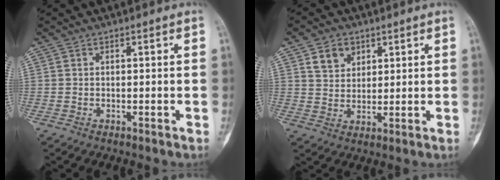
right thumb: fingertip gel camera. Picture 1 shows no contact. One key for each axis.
{"total": 5.7, "fx": 2.9, "fy": 4.3, "fz": 2.3, "tx": -0.018, "ty": -0.017, "tz": 0.056}